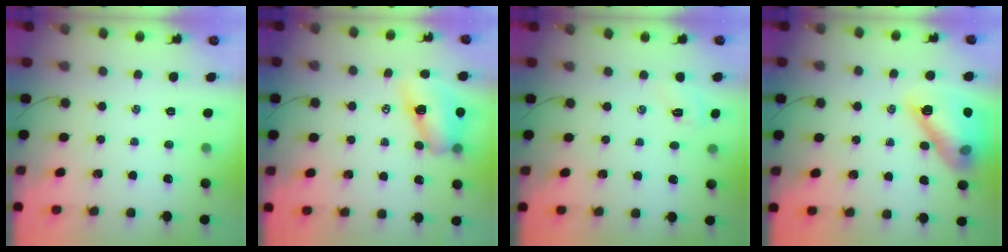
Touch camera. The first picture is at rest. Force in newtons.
{"total": 9.9, "press": 9.8, "slide": 1.7}
{"total": 3.3, "press": 3.1, "slide": 0.8}
{"total": 15.3, "press": 15.2, "slide": 1.8}